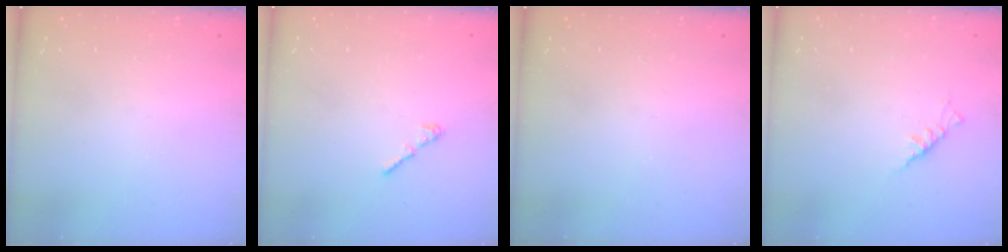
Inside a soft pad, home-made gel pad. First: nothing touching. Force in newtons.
{"total": 1.2, "press": 1.1, "slide": 0.5}
{"total": 0.0}
{"total": 2.3, "press": 2.2, "slide": 0.5}